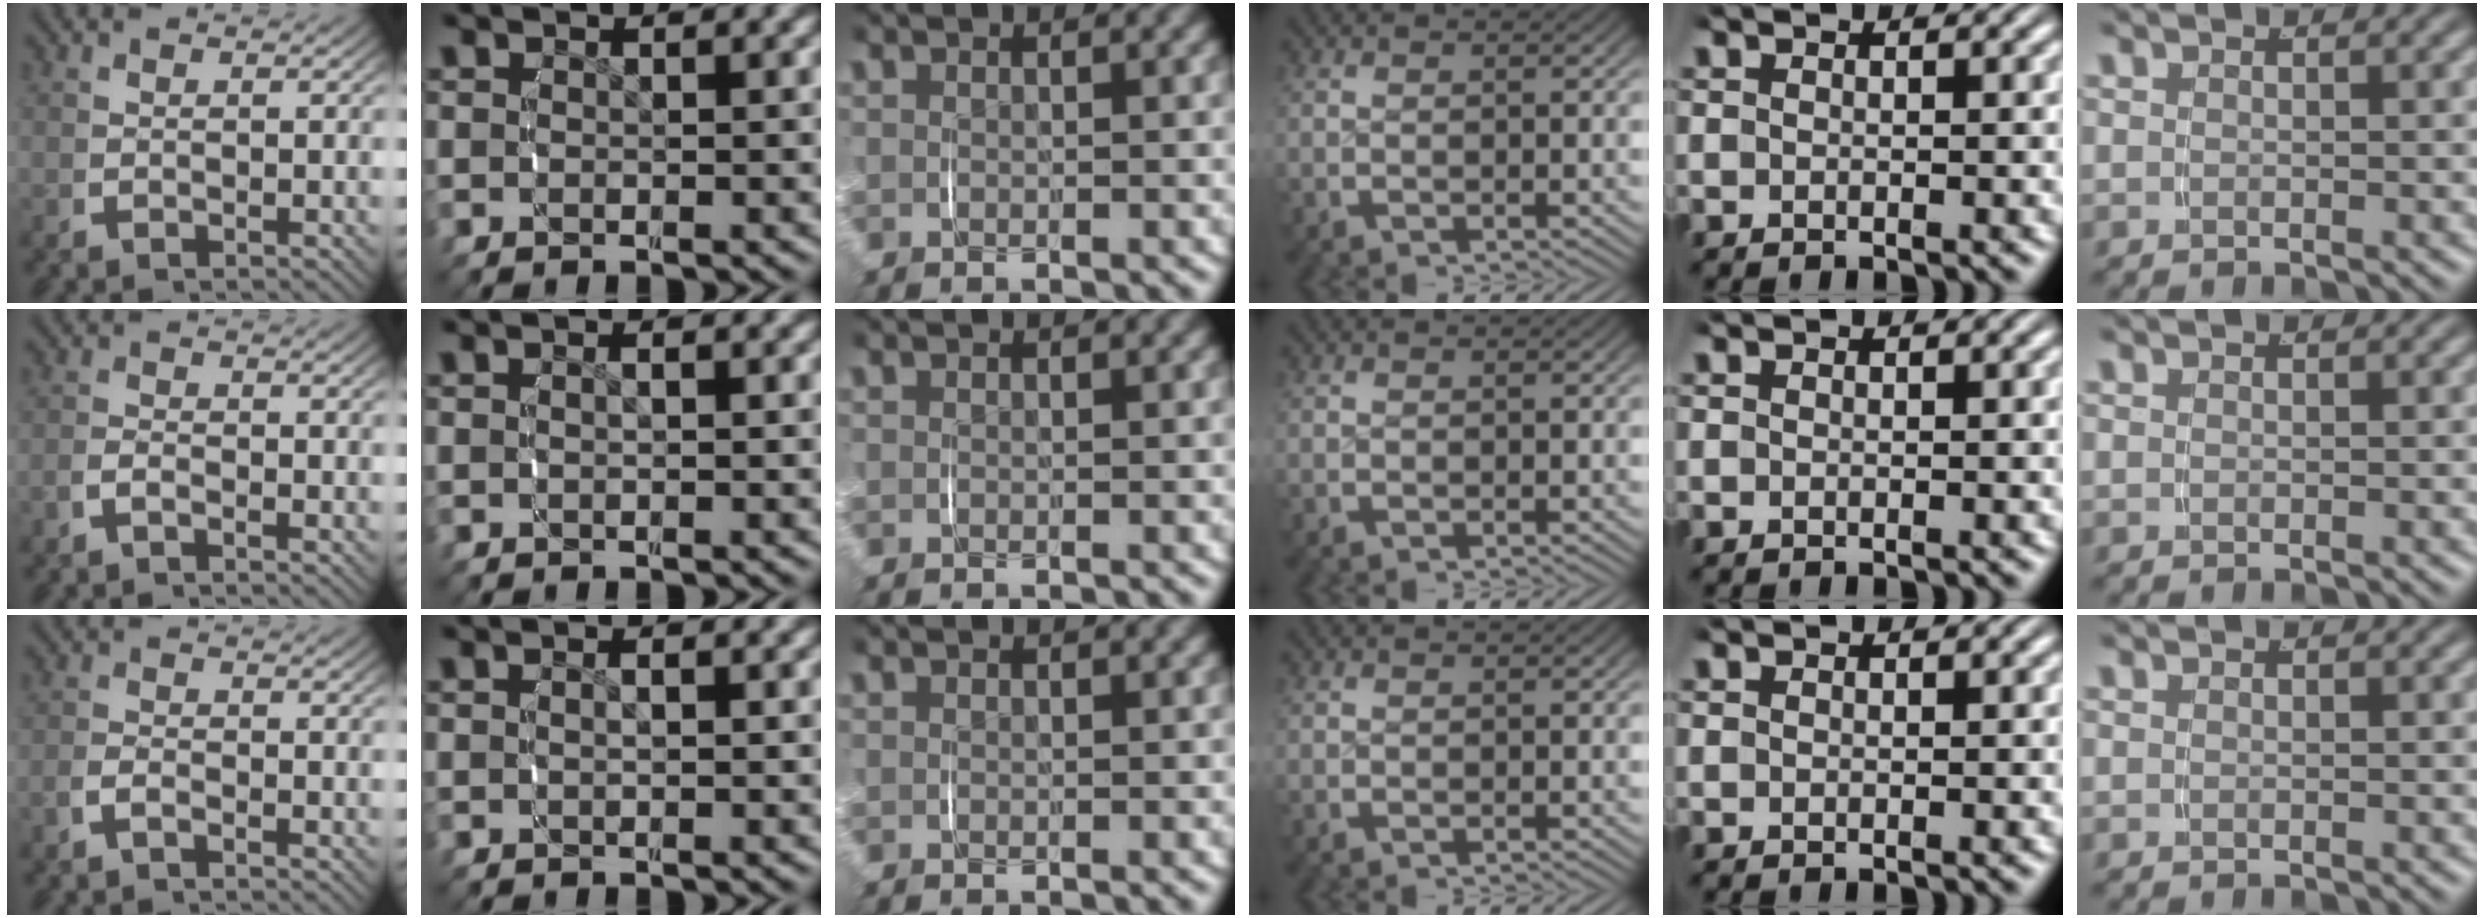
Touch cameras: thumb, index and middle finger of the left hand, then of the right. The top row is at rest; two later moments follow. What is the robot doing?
{"motion": "lift_and_place", "object": "pen bag"}